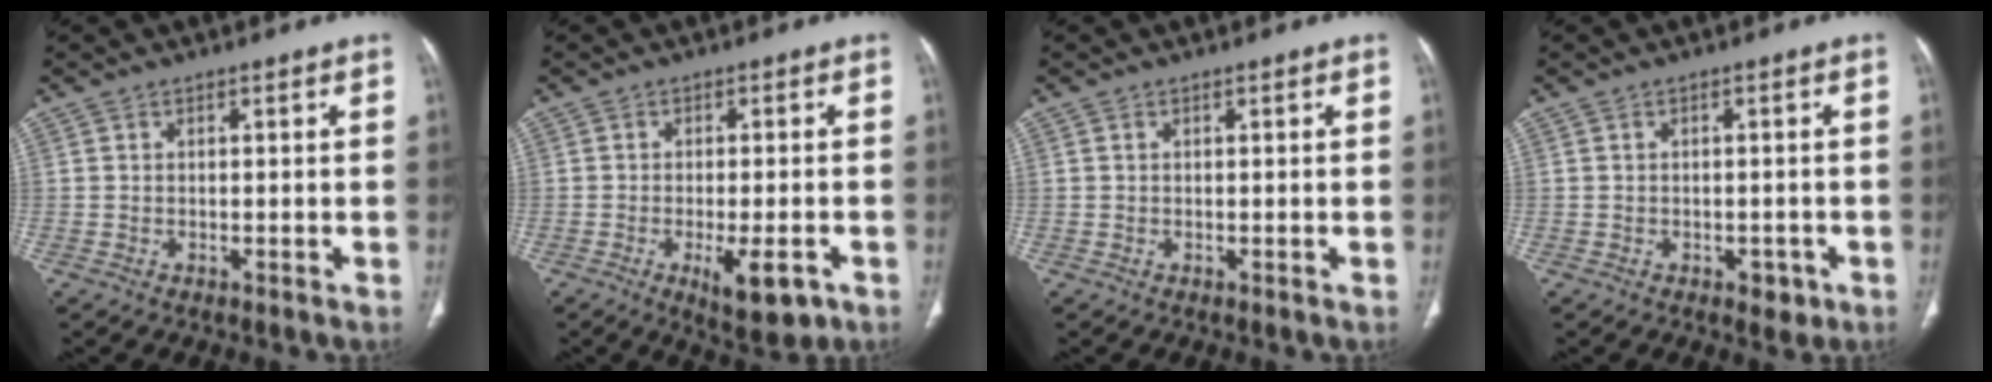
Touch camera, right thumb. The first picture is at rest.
{"total": 7.9, "force": [-3.3, 2.7, 6.6], "torque": [-0.095, -0.003, -0.040]}
{"total": 0.0}
{"total": 2.6, "force": [-1.2, 1.7, 1.6], "torque": [-0.009, 0.004, -0.009]}